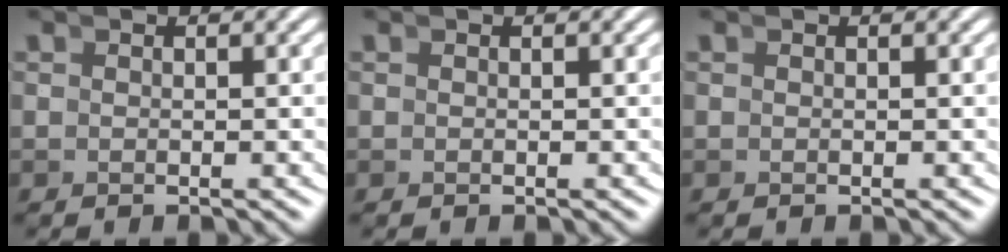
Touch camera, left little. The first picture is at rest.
{"total": 0.0}
{"total": 0.0}